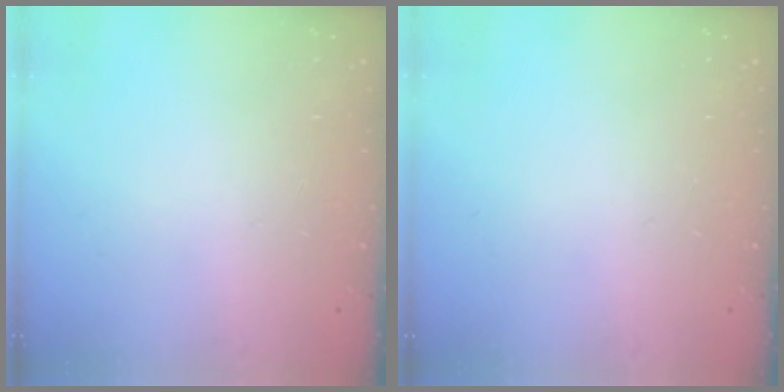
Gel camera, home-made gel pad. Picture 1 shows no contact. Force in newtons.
{"total": 0.0}